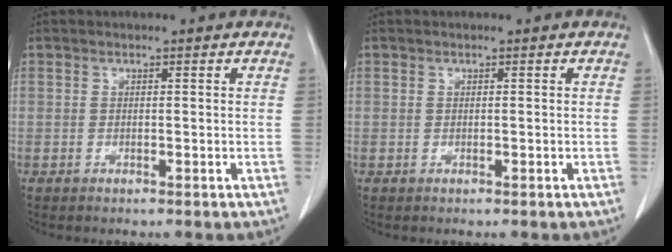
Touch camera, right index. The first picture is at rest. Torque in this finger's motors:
{"motor_torque": [0.00, 0.00, 0.00, 0.00]}